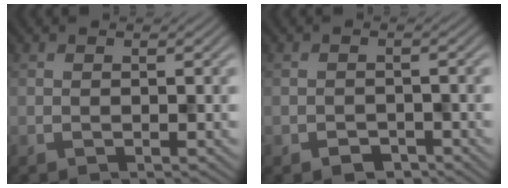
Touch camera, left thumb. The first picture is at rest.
{"total": 2.0, "force": [-1.3, 1.2, 0.8], "torque": [-0.013, -0.001, -0.025]}